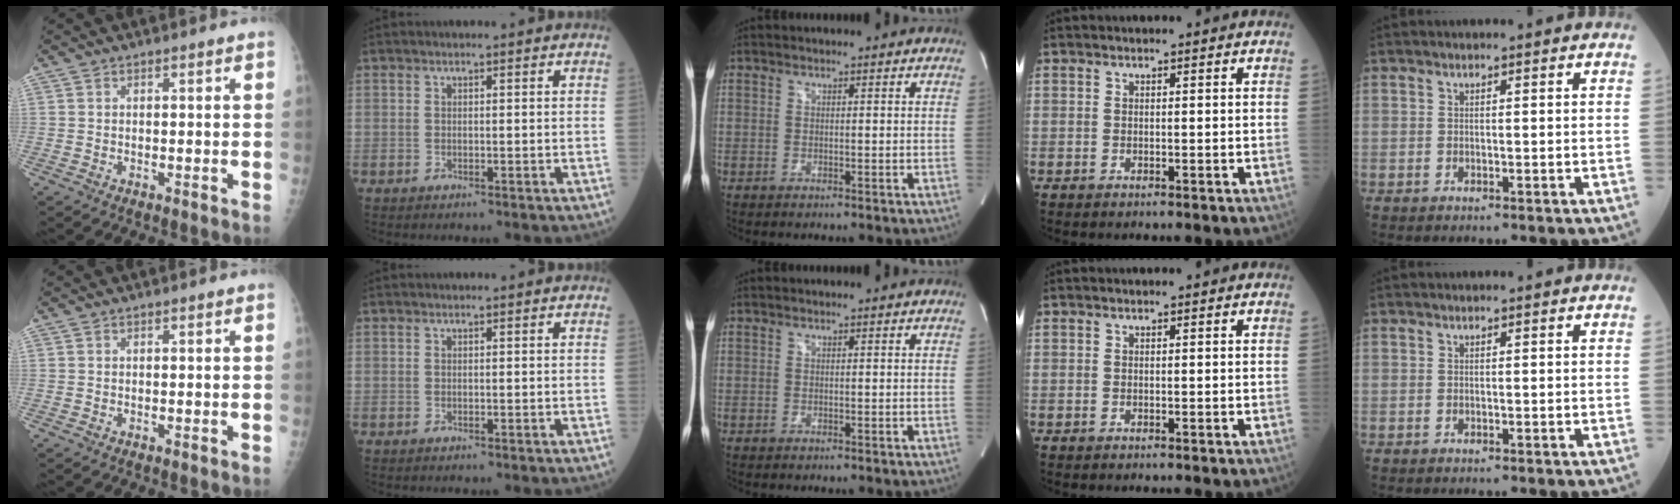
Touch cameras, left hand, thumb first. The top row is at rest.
{}